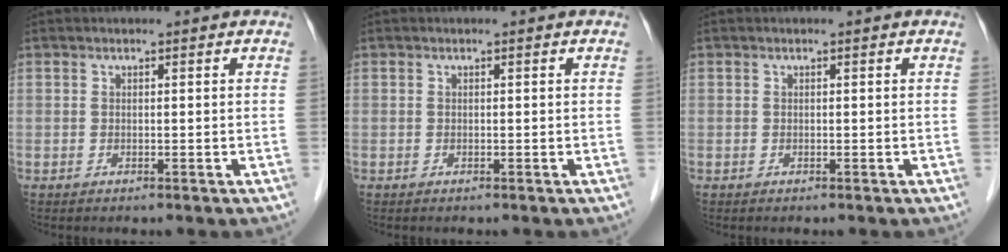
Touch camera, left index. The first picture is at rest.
{"total": 0.0}
{"total": 0.0}